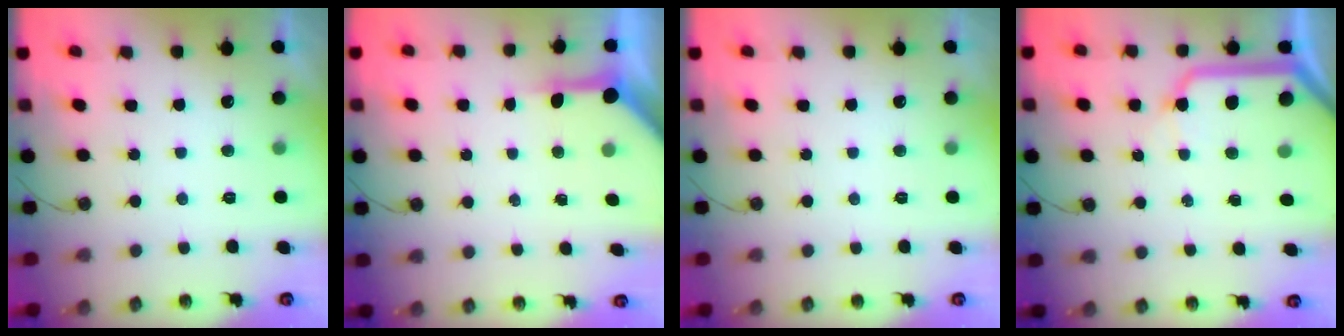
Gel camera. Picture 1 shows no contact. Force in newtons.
{"total": 6.1, "press": 6.1, "slide": 0.4}
{"total": 0.0}
{"total": 11.9, "press": 11.8, "slide": 1.9}